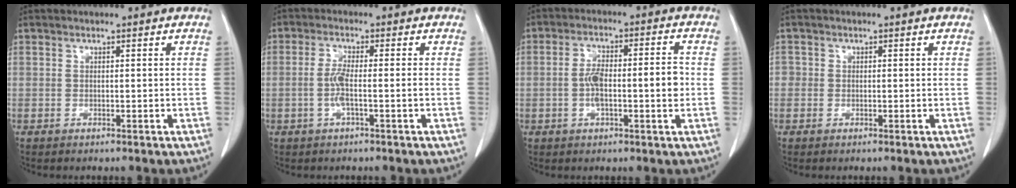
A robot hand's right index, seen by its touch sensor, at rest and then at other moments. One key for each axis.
{"total": 3.4, "fx": -0.9, "fy": 0.1, "fz": 3.3, "tx": -0.070, "ty": 0.001, "tz": -0.018}
{"total": 7.8, "fx": -0.9, "fy": 2.0, "fz": 7.5, "tx": -0.137, "ty": 0.018, "tz": -0.015}
{"total": 1.2, "fx": -0.1, "fy": 1.2, "fz": 0.2, "tx": 0.008, "ty": 0.005, "tz": -0.004}